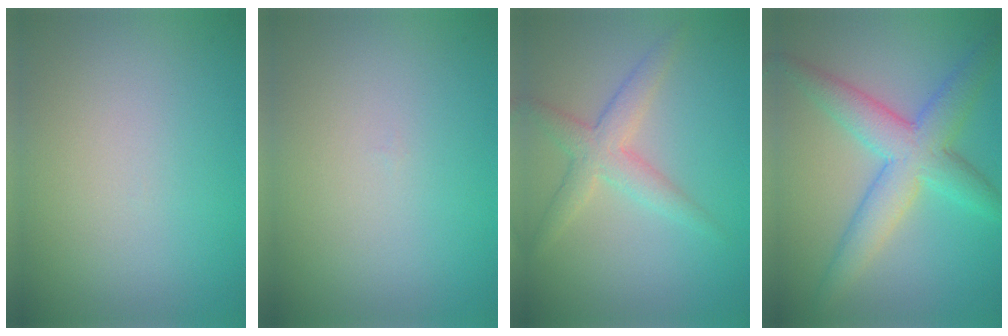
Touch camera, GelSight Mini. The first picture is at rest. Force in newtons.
{"total": 0.0}
{"total": 3.2, "press": 3.2, "slide": 0.1}
{"total": 6.0, "press": 6.0, "slide": 0.1}